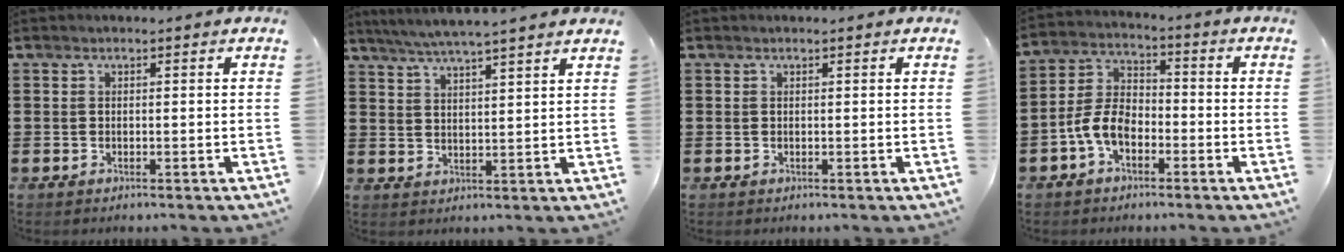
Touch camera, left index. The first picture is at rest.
{"total": 4.6, "force": [4.2, -0.6, 1.7], "torque": [-0.046, -0.018, 0.075]}
{"total": 0.0}
{"total": 6.2, "force": [-3.2, 3.5, 3.9], "torque": [-0.104, 0.006, -0.069]}